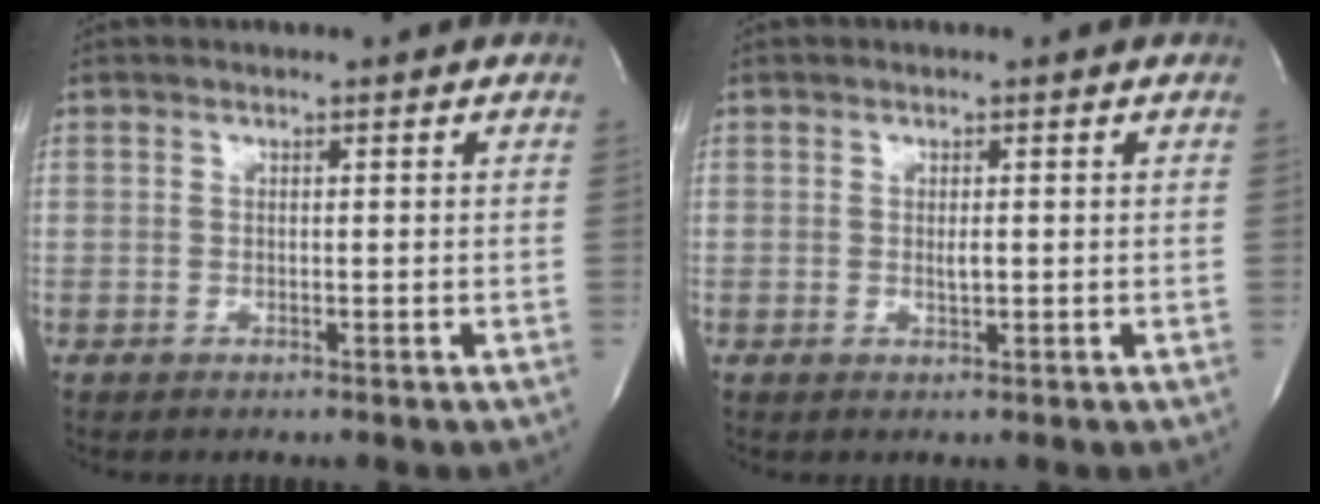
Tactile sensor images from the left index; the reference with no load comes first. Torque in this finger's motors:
{"motor_torque": [0.12, -0.08, 0.01, 0.00]}